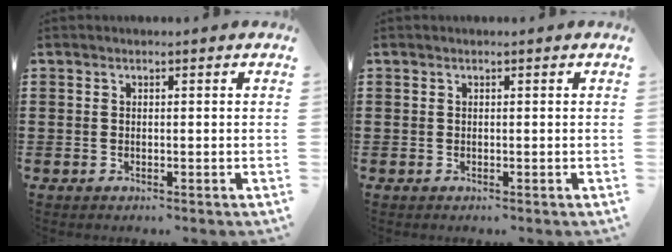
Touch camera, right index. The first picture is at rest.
{"total": 0.0}